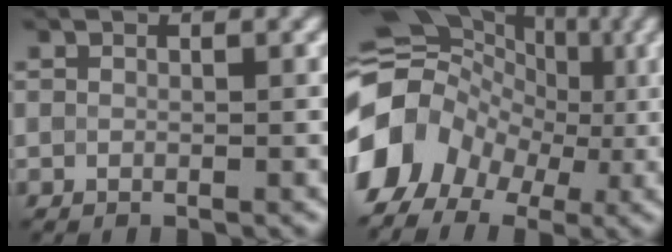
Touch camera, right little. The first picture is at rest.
{"total": 11.0, "force": [-1.8, 8.8, 6.4], "torque": [-0.126, 0.006, -0.042]}